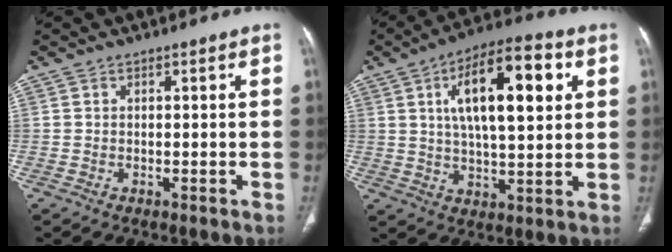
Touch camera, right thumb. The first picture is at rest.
{"total": 17.0, "force": [5.1, 6.5, 14.9], "torque": [-0.217, 0.001, 0.076]}